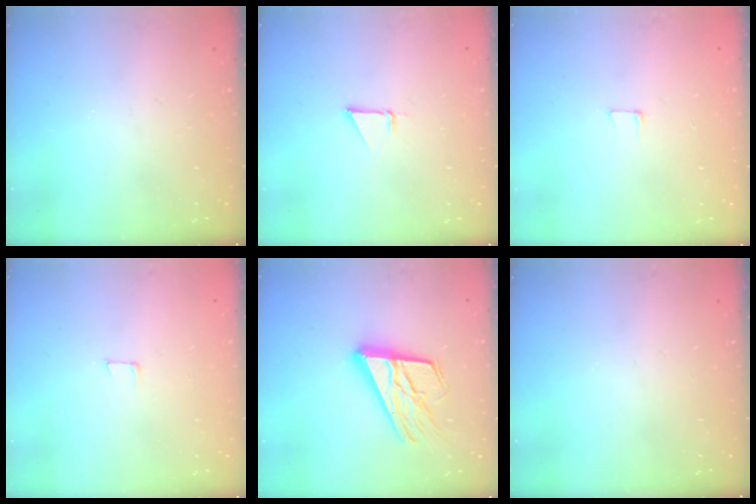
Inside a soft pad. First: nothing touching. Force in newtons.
{"total": 1.5, "press": 1.5, "slide": 0.0}
{"total": 5.0, "press": 4.9, "slide": 0.4}
{"total": 4.3, "press": 4.3, "slide": 0.4}
{"total": 18.0, "press": 17.9, "slide": 1.8}
{"total": 0.0}